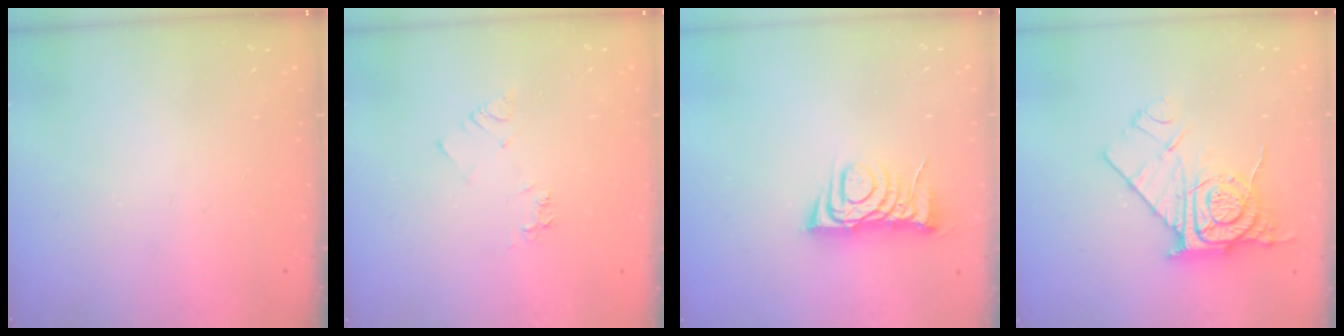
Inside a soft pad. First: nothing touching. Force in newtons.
{"total": 4.6, "press": 4.6, "slide": 0.5}
{"total": 7.1, "press": 7.1, "slide": 0.9}
{"total": 12.4, "press": 12.3, "slide": 0.9}